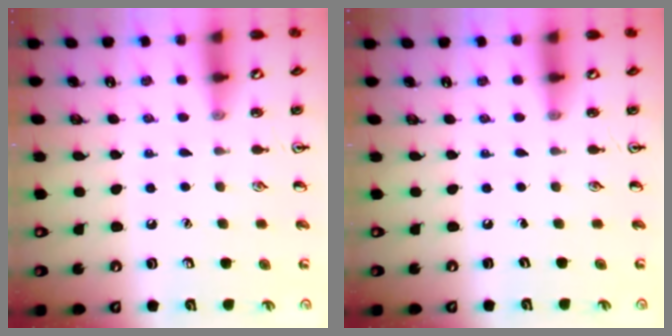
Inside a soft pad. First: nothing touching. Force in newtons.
{"total": 0.0}